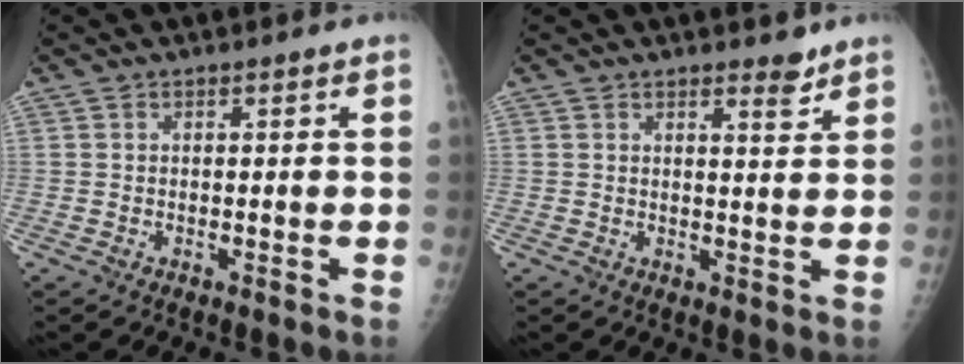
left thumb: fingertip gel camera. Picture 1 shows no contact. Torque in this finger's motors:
{"motor_torque": [-0.13, -0.04, -0.07, -0.10, 0.03]}